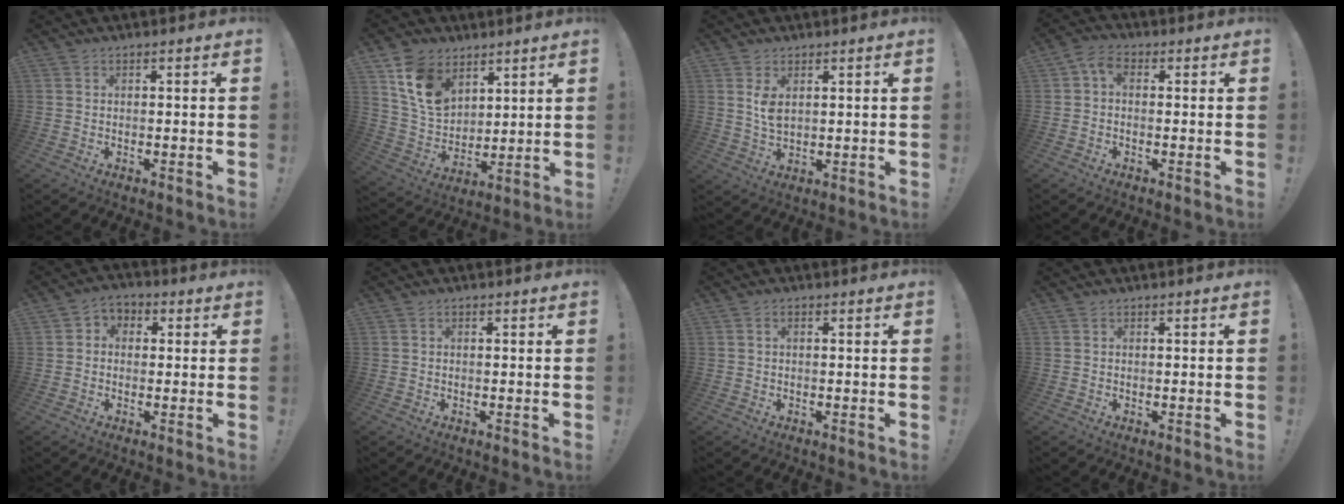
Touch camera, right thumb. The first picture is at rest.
{"total": 13.9, "force": [7.9, 9.3, 6.6], "torque": [-0.123, -0.033, 0.160]}
{"total": 4.6, "force": [1.8, 2.5, 3.4], "torque": [-0.061, -0.011, 0.029]}
{"total": 4.1, "force": [0.5, 2.4, 3.2], "torque": [-0.060, 0.005, 0.012]}
{"total": 4.1, "force": [-0.9, 3.6, 1.6], "torque": [-0.026, 0.014, -0.015]}
{"total": 0.0}
{"total": 0.9, "force": [0.1, 0.5, 0.7], "torque": [-0.017, 0.004, 0.002]}
{"total": 0.0}